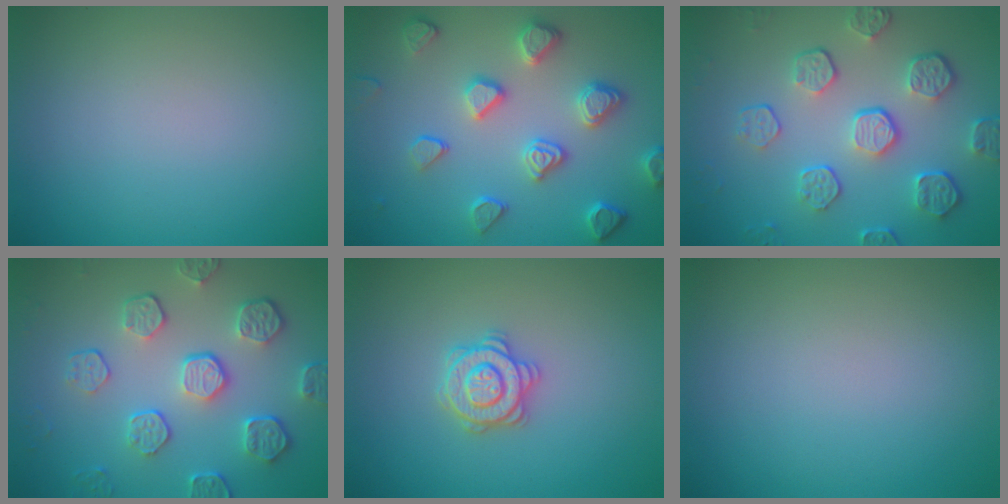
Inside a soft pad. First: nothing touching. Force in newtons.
{"total": 4.6, "press": 4.2, "slide": 2.0}
{"total": 5.7, "press": 4.2, "slide": 3.9}
{"total": 5.5, "press": 4.2, "slide": 3.6}
{"total": 2.8, "press": 2.8, "slide": 0.4}
{"total": 0.0}